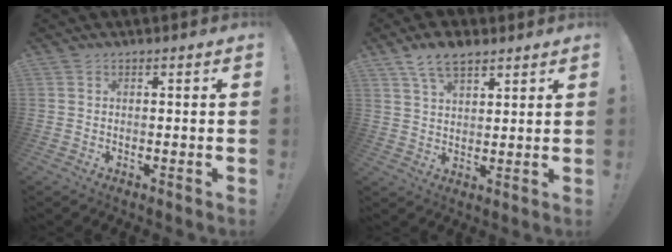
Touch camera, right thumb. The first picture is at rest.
{"total": 8.1, "force": [5.5, 3.8, 4.6], "torque": [-0.074, -0.020, 0.102]}